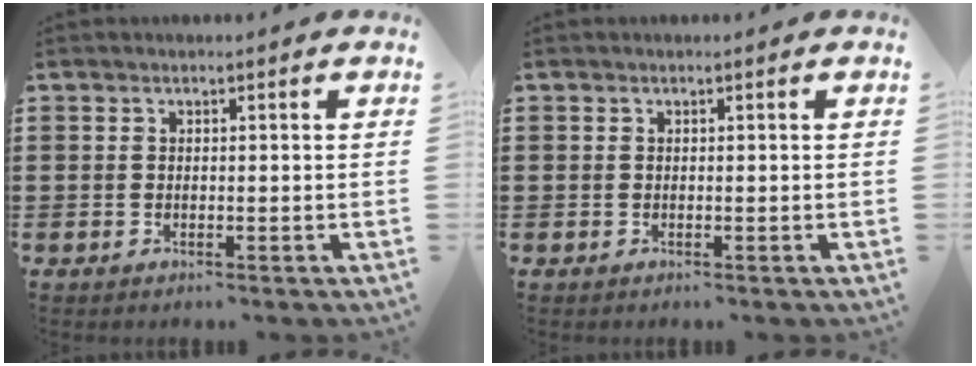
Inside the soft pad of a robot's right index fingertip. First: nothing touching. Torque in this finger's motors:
{"motor_torque": [2.14, 0.00, -0.10, -0.07]}